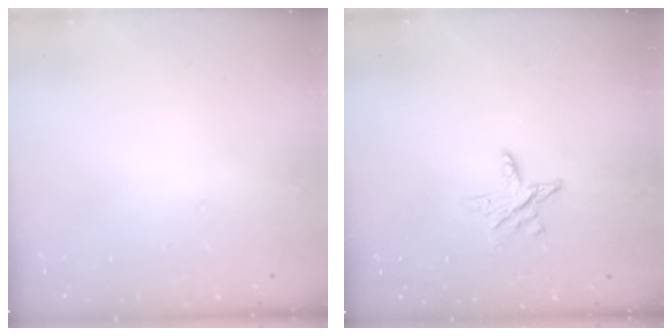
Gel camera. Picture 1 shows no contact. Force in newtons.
{"total": 5.4, "press": 5.4, "slide": 0.5}